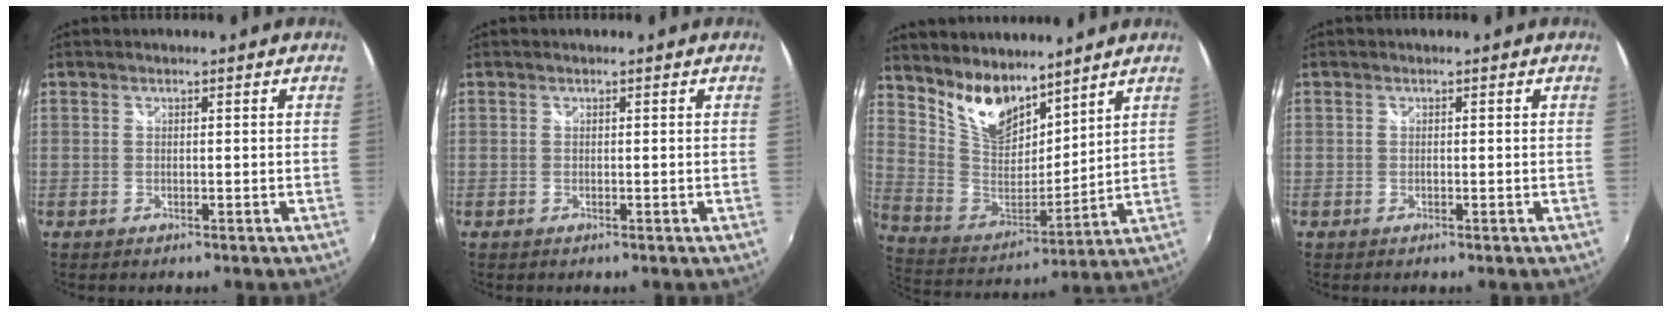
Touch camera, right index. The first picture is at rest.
{"total": 0.0}
{"total": 12.9, "force": [9.9, 5.8, 5.9], "torque": [-0.119, -0.002, 0.202]}
{"total": 0.0}